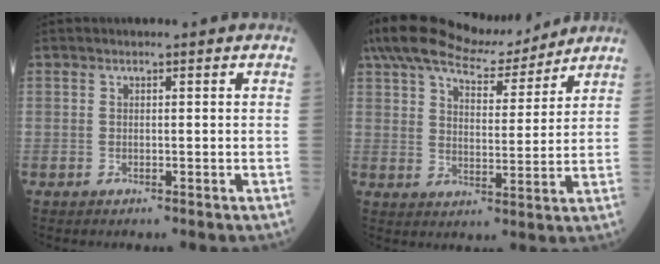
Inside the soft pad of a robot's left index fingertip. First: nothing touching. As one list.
[{"total": 13.9, "force": [12.3, 3.0, 5.8], "torque": [-0.104, 0.017, 0.196]}]